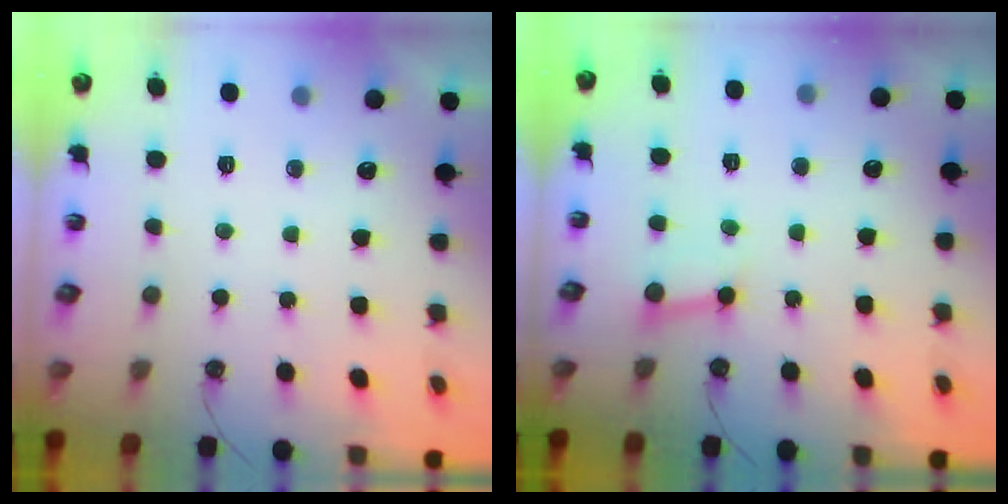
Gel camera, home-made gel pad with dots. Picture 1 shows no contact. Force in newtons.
{"total": 3.4, "press": 3.3, "slide": 0.4}